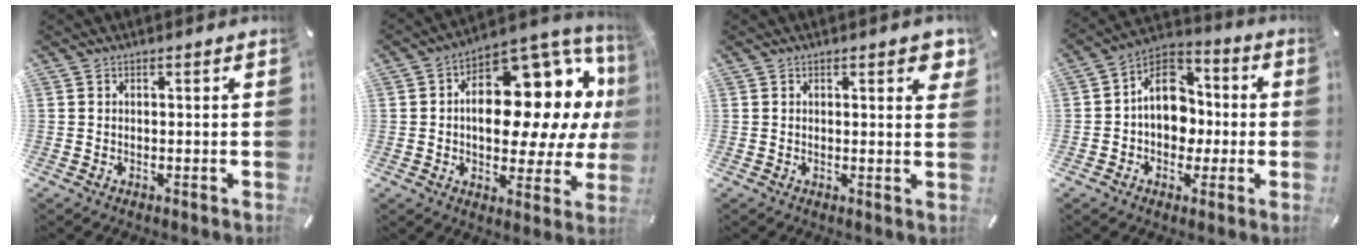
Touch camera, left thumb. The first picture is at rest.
{"total": 19.7, "force": [5.2, 12.0, 14.8], "torque": [-0.190, -0.054, 0.088]}
{"total": 3.0, "force": [1.5, 1.0, 2.4], "torque": [-0.035, -0.002, 0.023]}
{"total": 12.1, "force": [-0.5, 10.0, 6.8], "torque": [-0.119, 0.016, -0.006]}